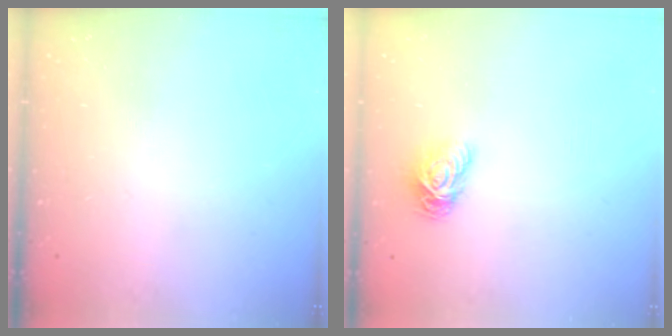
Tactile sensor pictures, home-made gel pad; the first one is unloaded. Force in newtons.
{"total": 7.6, "press": 7.6, "slide": 0.7}